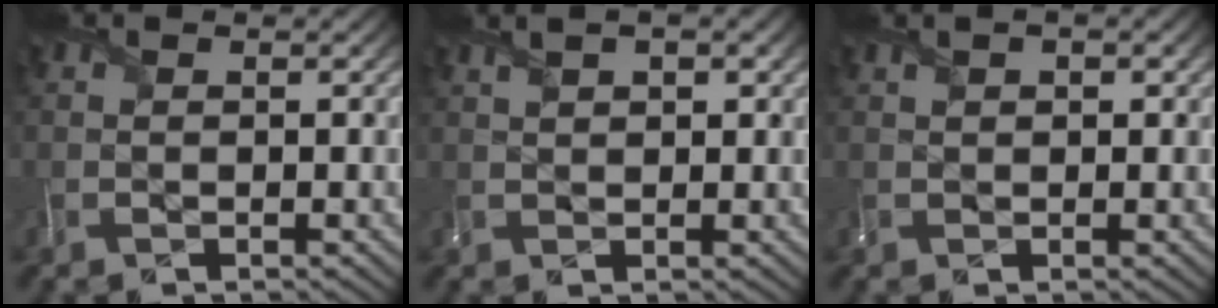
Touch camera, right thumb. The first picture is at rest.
{"total": 4.0, "force": [2.4, 1.7, 2.8], "torque": [-0.055, 0.007, 0.034]}
{"total": 2.2, "force": [1.2, 1.2, 1.4], "torque": [-0.021, -0.004, 0.017]}